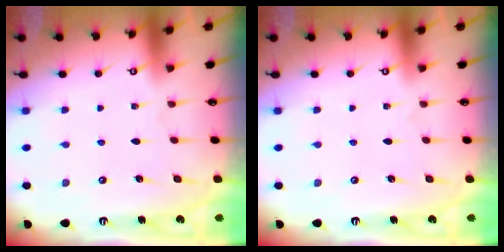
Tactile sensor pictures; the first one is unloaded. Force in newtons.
{"total": 0.0}